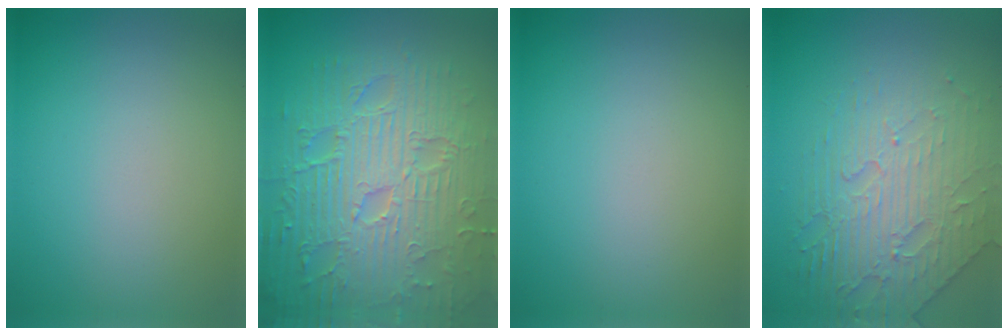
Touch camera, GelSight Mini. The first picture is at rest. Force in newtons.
{"total": 11.0, "press": 7.2, "slide": 8.3}
{"total": 0.0}
{"total": 4.7, "press": 4.2, "slide": 2.2}